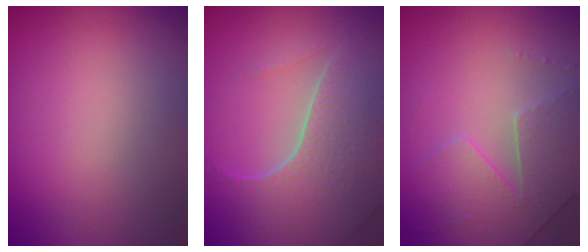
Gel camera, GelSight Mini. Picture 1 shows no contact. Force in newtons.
{"total": 7.0, "press": 5.1, "slide": 4.8}
{"total": 4.0, "press": 3.9, "slide": 1.1}